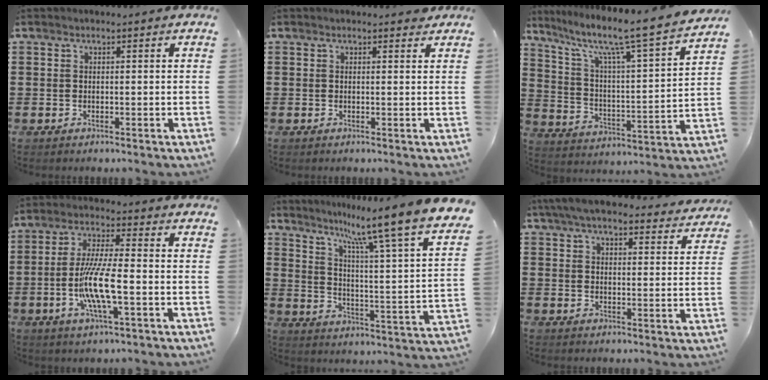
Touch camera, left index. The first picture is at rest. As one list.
[{"total": 0.8, "force": [0.6, 0.4, 0.3], "torque": [0.000, 0.000, 0.010]}, {"total": 8.6, "force": [6.9, 0.3, 5.1], "torque": [-0.120, -0.060, 0.102]}, {"total": 9.6, "force": [-2.7, 1.7, 9.0], "torque": [-0.191, -0.012, -0.058]}, {"total": 10.1, "force": [8.1, -1.0, 5.9], "torque": [-0.123, -0.077, 0.116]}, {"total": 6.0, "force": [5.5, 1.1, 2.1], "torque": [-0.061, -0.017, 0.101]}]